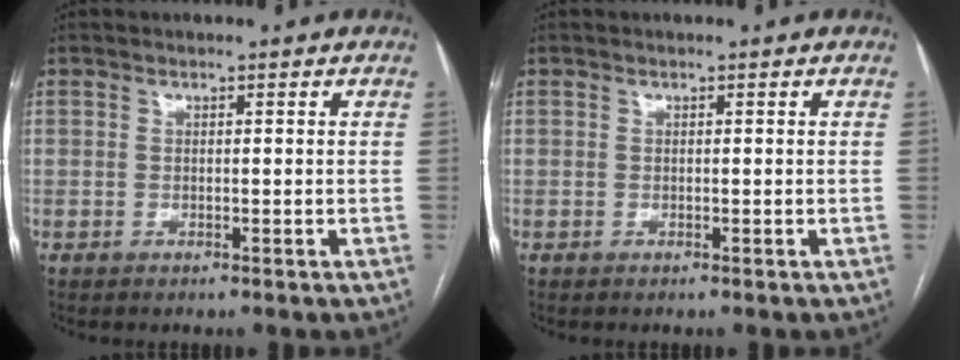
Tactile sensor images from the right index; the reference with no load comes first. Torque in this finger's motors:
{"motor_torque": [0.00, 0.00, 0.00, 0.00]}